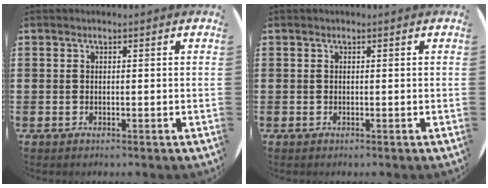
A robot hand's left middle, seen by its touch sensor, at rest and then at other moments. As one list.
[{"total": 0.0}]